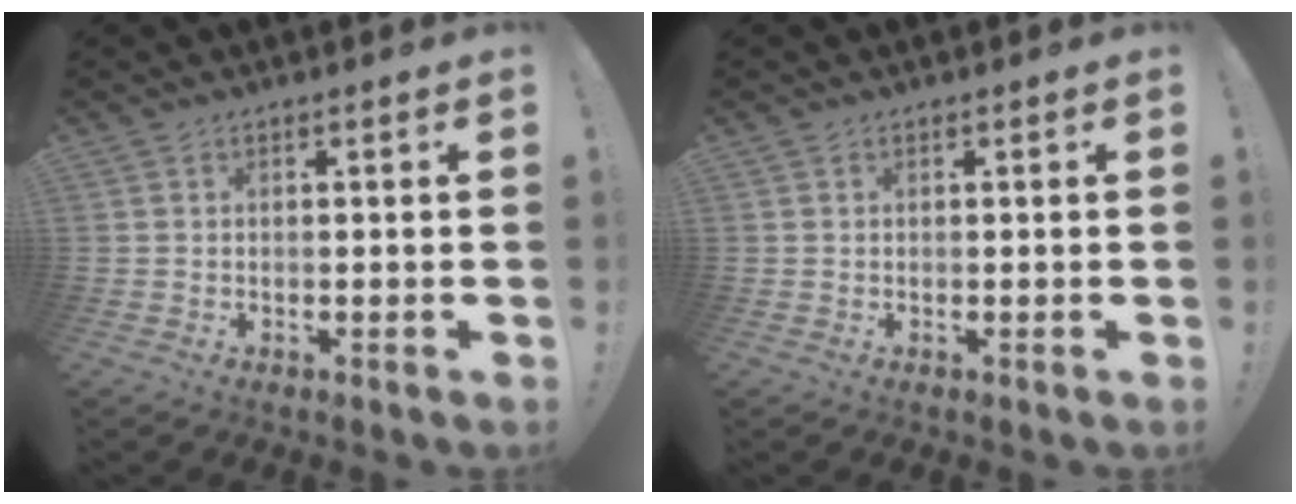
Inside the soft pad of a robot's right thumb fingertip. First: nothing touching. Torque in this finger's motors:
{"motor_torque": [0.05, 0.02, -0.14, 0.08, 0.04]}